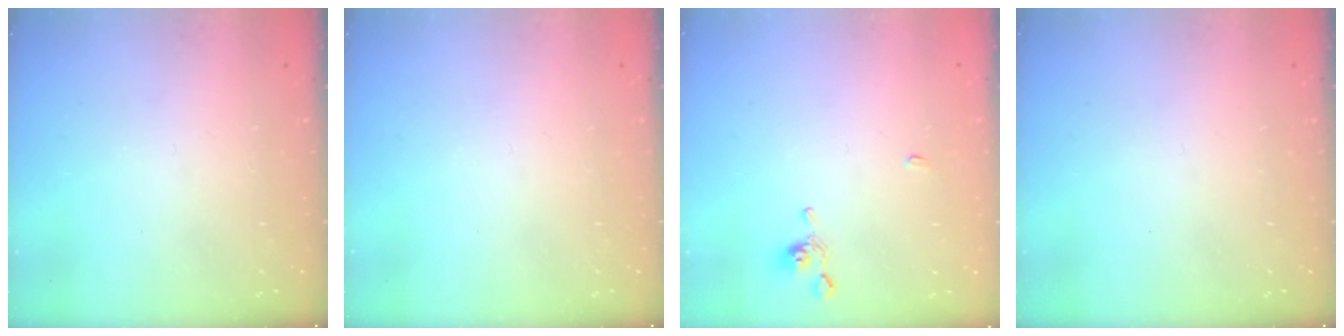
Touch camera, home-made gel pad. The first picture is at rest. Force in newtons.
{"total": 0.0}
{"total": 1.2, "press": 1.1, "slide": 0.5}
{"total": 0.0}